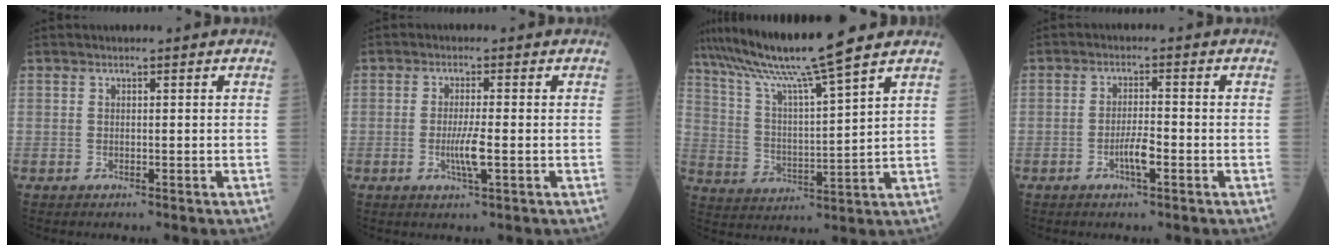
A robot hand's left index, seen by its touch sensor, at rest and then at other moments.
{"total": 3.7, "force": [-1.0, 0.0, 3.6], "torque": [-0.073, -0.009, -0.019]}
{"total": 12.6, "force": [10.4, -2.0, 6.8], "torque": [-0.127, 0.003, 0.191]}
{"total": 3.4, "force": [-1.6, 0.5, 2.9], "torque": [-0.058, -0.001, -0.031]}